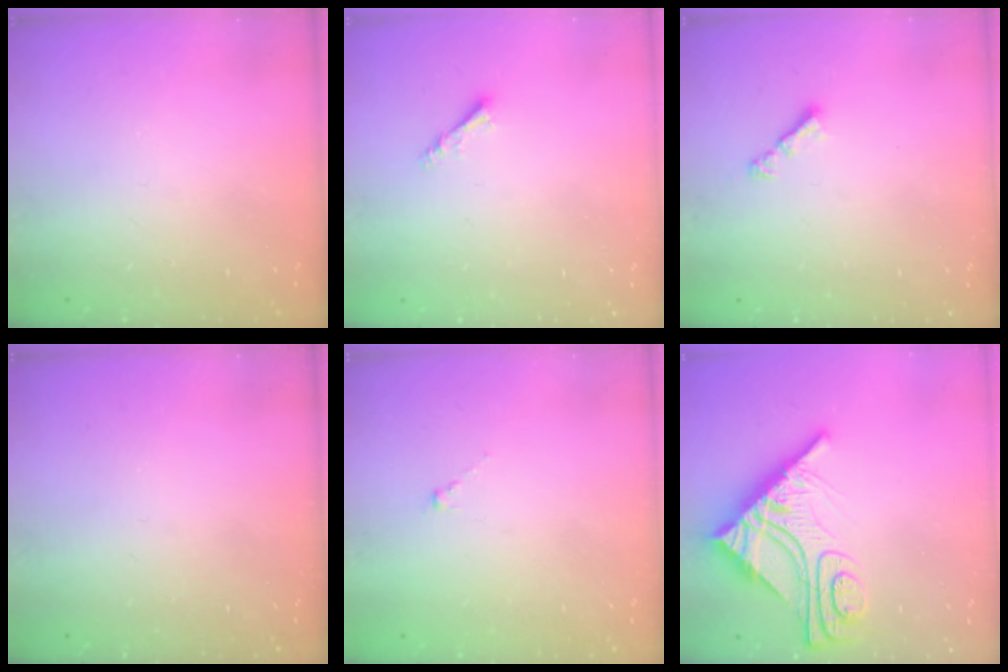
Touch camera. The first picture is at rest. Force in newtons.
{"total": 3.0, "press": 2.9, "slide": 0.6}
{"total": 2.8, "press": 2.8, "slide": 0.7}
{"total": 0.0}
{"total": 0.8, "press": 0.7, "slide": 0.5}
{"total": 13.6, "press": 13.6, "slide": 1.3}